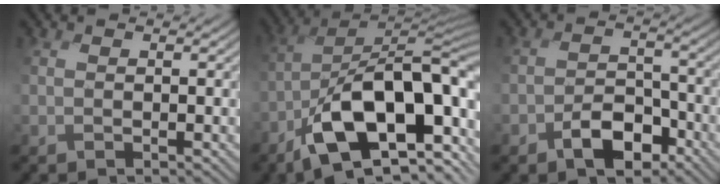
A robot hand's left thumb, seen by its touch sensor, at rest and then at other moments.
{"total": 15.1, "force": [-5.3, 6.7, 12.5], "torque": [-0.190, -0.003, -0.107]}
{"total": 5.6, "force": [-3.8, 3.1, 2.7], "torque": [-0.041, -0.003, -0.078]}